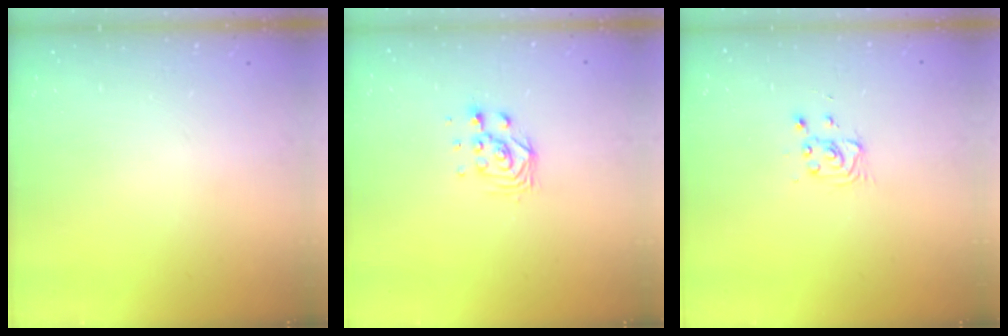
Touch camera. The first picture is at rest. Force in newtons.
{"total": 5.1, "press": 5.0, "slide": 0.4}
{"total": 2.8, "press": 2.8, "slide": 0.4}